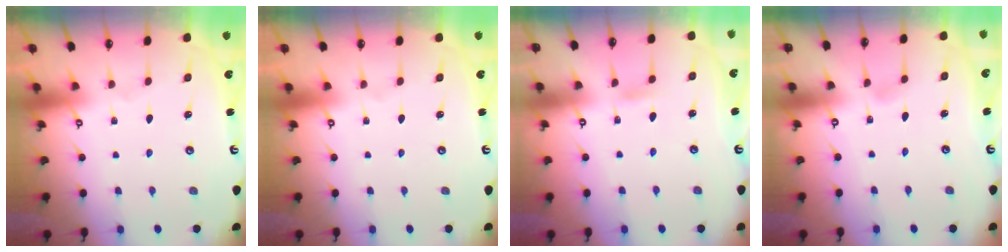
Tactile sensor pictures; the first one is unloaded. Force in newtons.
{"total": 0.0}
{"total": 4.4, "press": 4.4, "slide": 0.6}
{"total": 3.6, "press": 3.6, "slide": 0.4}